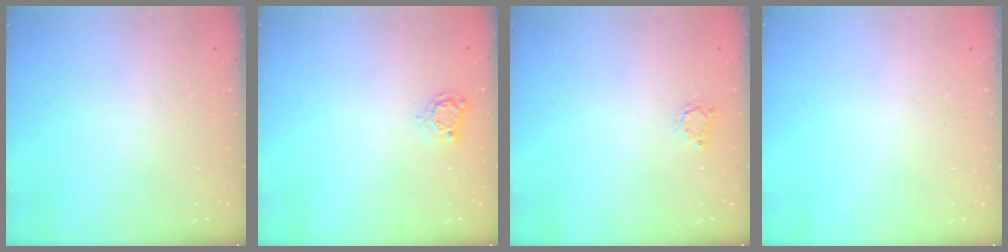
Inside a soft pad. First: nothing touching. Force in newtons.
{"total": 5.0, "press": 5.0, "slide": 0.3}
{"total": 2.6, "press": 2.6, "slide": 0.3}
{"total": 0.0}